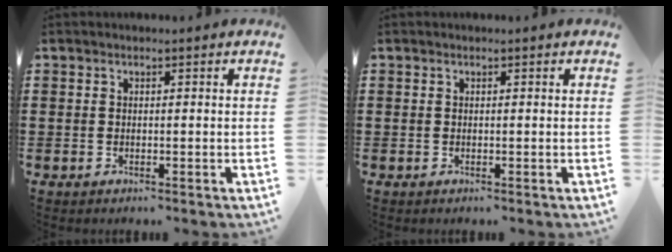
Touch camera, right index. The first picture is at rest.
{"total": 0.0}